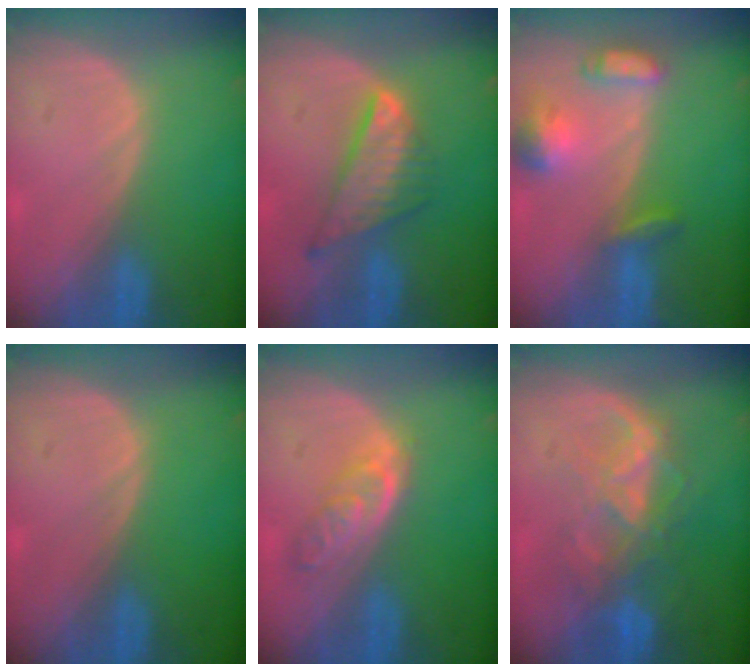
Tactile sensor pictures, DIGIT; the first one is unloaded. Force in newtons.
{"total": 7.9, "press": 6.6, "slide": 4.3}
{"total": 6.7, "press": 6.4, "slide": 2.0}
{"total": 0.0}
{"total": 4.6, "press": 4.4, "slide": 1.1}
{"total": 8.7, "press": 7.5, "slide": 4.3}